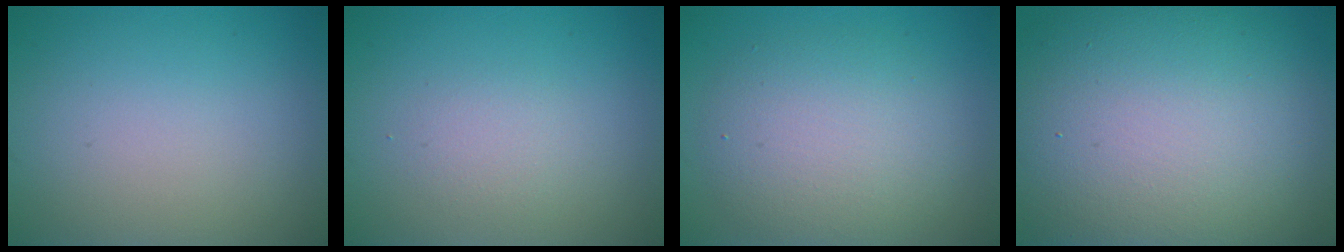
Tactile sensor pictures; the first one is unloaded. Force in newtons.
{"total": 1.5, "press": 1.5, "slide": 0.1}
{"total": 5.6, "press": 5.6, "slide": 0.2}
{"total": 16.3, "press": 16.2, "slide": 1.4}